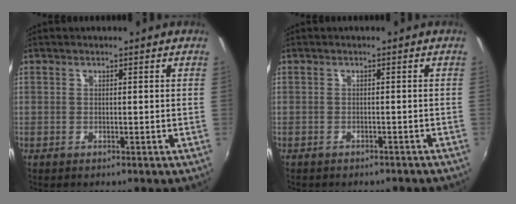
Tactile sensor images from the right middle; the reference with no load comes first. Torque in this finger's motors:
{"motor_torque": [0.51, -0.66, 0.39, 0.09]}